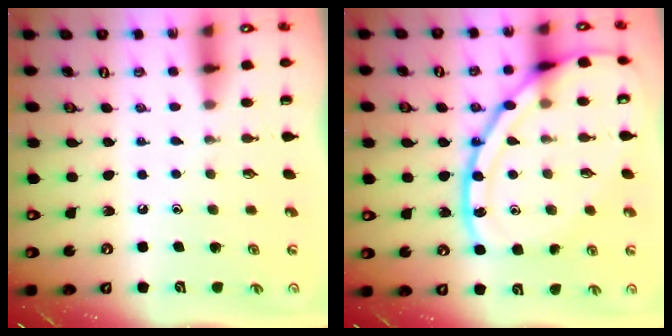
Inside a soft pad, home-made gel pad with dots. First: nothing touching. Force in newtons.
{"total": 19.6, "press": 19.5, "slide": 2.0}